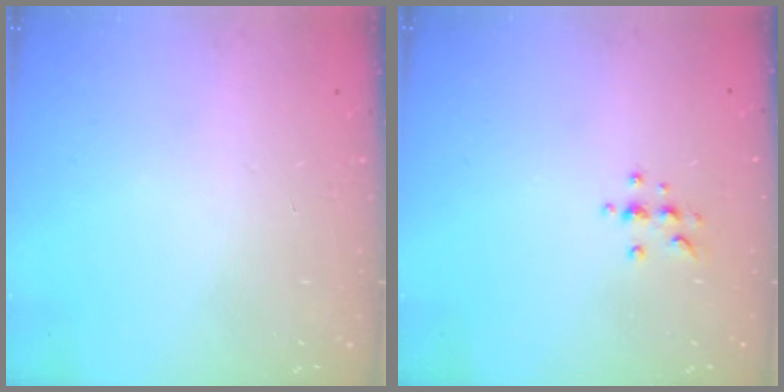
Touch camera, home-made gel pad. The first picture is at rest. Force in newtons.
{"total": 4.7, "press": 4.7, "slide": 0.6}